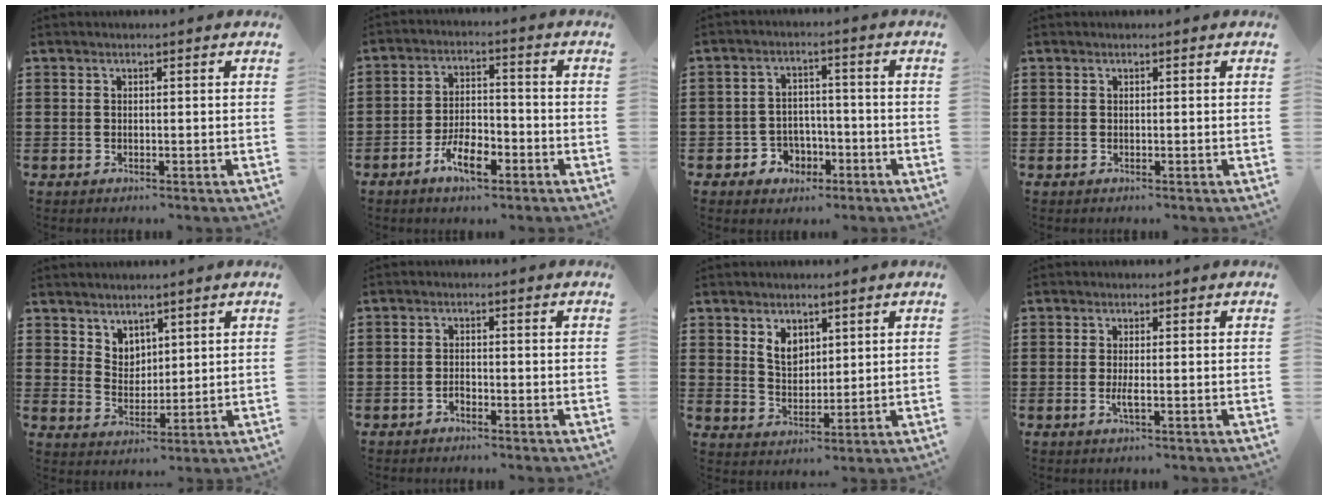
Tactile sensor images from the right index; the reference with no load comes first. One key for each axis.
{"total": 6.8, "fx": -3.9, "fy": 2.7, "fz": 4.8, "tx": -0.090, "ty": 0.009, "tz": -0.072}
{"total": 3.9, "fx": -2.1, "fy": 3.2, "fz": 0.9, "tx": -0.027, "ty": 0.010, "tz": -0.043}
{"total": 0.0}
{"total": 4.2, "fx": 3.4, "fy": 2.4, "fz": 0.0, "tx": -0.012, "ty": -0.001, "tz": 0.065}
{"total": 1.4, "fx": -1.0, "fy": 0.6, "fz": 0.6, "tx": -0.016, "ty": -0.002, "tz": -0.020}
{"total": 4.2, "fx": 2.4, "fy": 2.9, "fz": 1.9, "tx": -0.048, "ty": 0.010, "tz": 0.044}
{"total": 2.1, "fx": -0.5, "fy": 0.3, "fz": 2.0, "tx": -0.044, "ty": -0.006, "tz": -0.011}